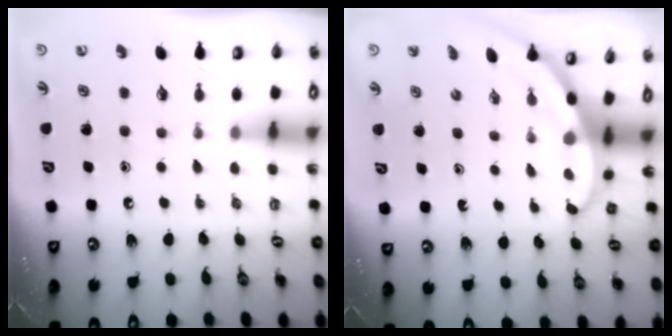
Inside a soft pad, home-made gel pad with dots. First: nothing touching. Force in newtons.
{"total": 3.2, "press": 3.2, "slide": 0.2}